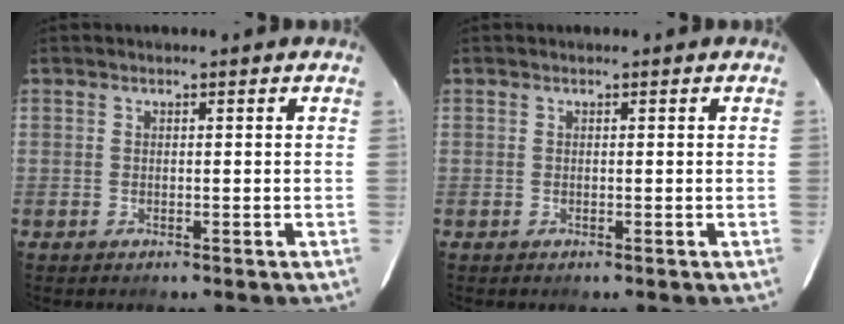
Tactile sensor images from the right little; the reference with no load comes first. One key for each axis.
{"total": 0.0}